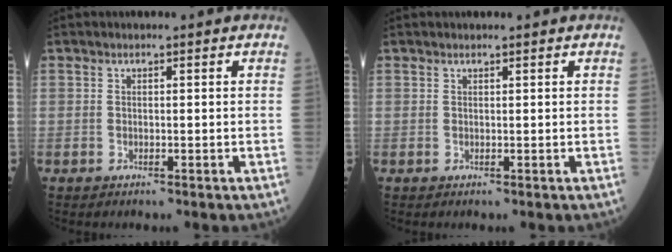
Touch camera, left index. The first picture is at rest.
{"total": 0.7, "force": [0.7, 0.0, 0.3], "torque": [-0.006, 0.007, 0.013]}